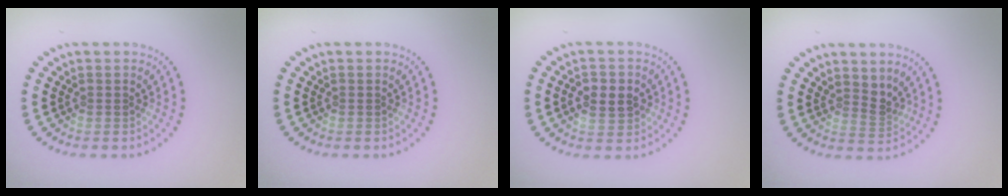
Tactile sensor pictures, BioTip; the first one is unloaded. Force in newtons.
{"total": 0.0}
{"total": 2.9, "press": 2.9, "slide": 0.2}
{"total": 2.0, "press": 1.5, "slide": 1.3}